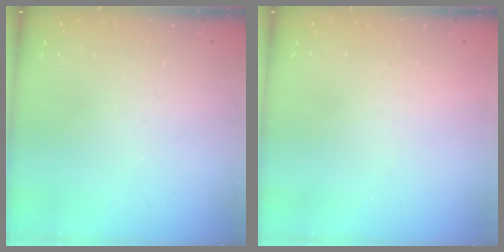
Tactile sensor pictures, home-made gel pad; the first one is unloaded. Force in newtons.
{"total": 1.6, "press": 1.6, "slide": 0.1}